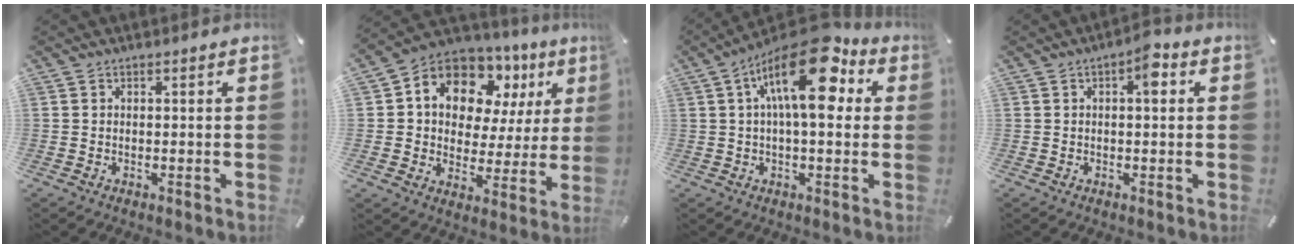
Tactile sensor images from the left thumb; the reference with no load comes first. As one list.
[{"total": 12.3, "force": [6.7, 8.8, 5.3], "torque": [-0.098, -0.048, 0.122]}, {"total": 18.3, "force": [6.8, 7.4, 15.3], "torque": [-0.254, -0.041, 0.104]}, {"total": 4.6, "force": [1.1, 2.0, 4.0], "torque": [-0.051, 0.000, 0.010]}]